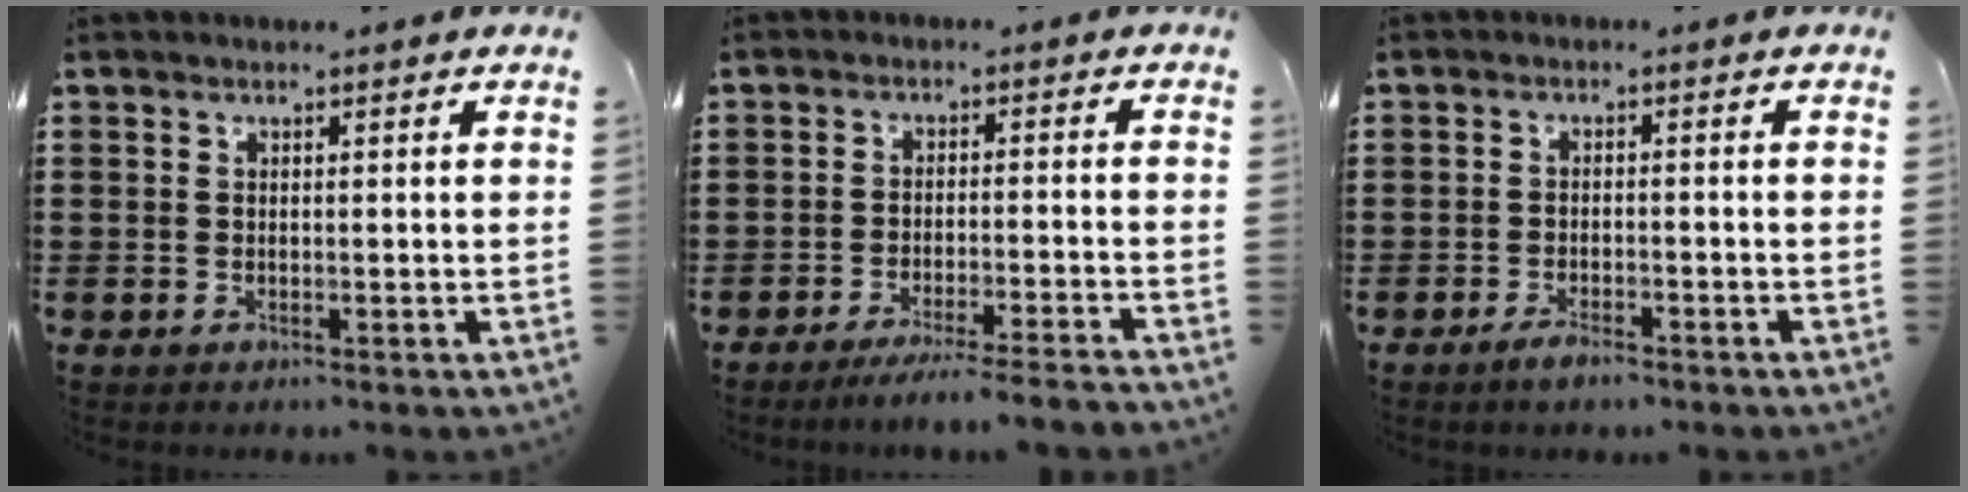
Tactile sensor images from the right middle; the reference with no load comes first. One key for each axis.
{"total": 4.1, "fx": -3.7, "fy": -0.3, "fz": 1.5, "tx": -0.023, "ty": -0.005, "tz": -0.072}
{"total": 2.2, "fx": -1.8, "fy": 0.7, "fz": 1.1, "tx": -0.021, "ty": 0.002, "tz": -0.033}